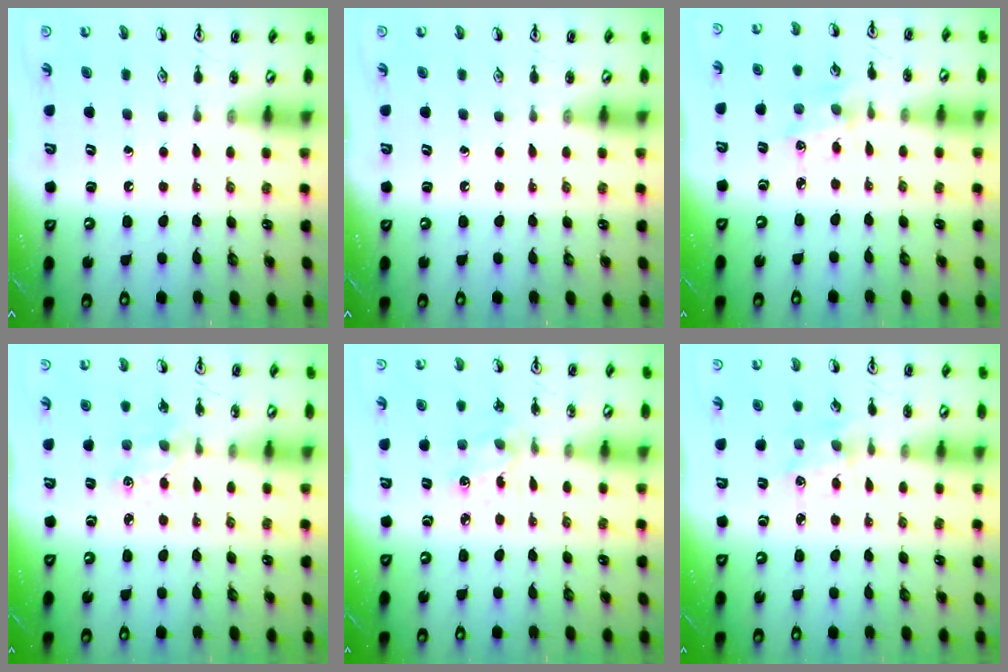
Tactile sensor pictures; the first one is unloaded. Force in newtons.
{"total": 0.0}
{"total": 1.9, "press": 1.9, "slide": 0.0}
{"total": 2.5, "press": 2.5, "slide": 0.5}
{"total": 2.1, "press": 2.0, "slide": 0.7}
{"total": 1.6, "press": 1.5, "slide": 0.3}